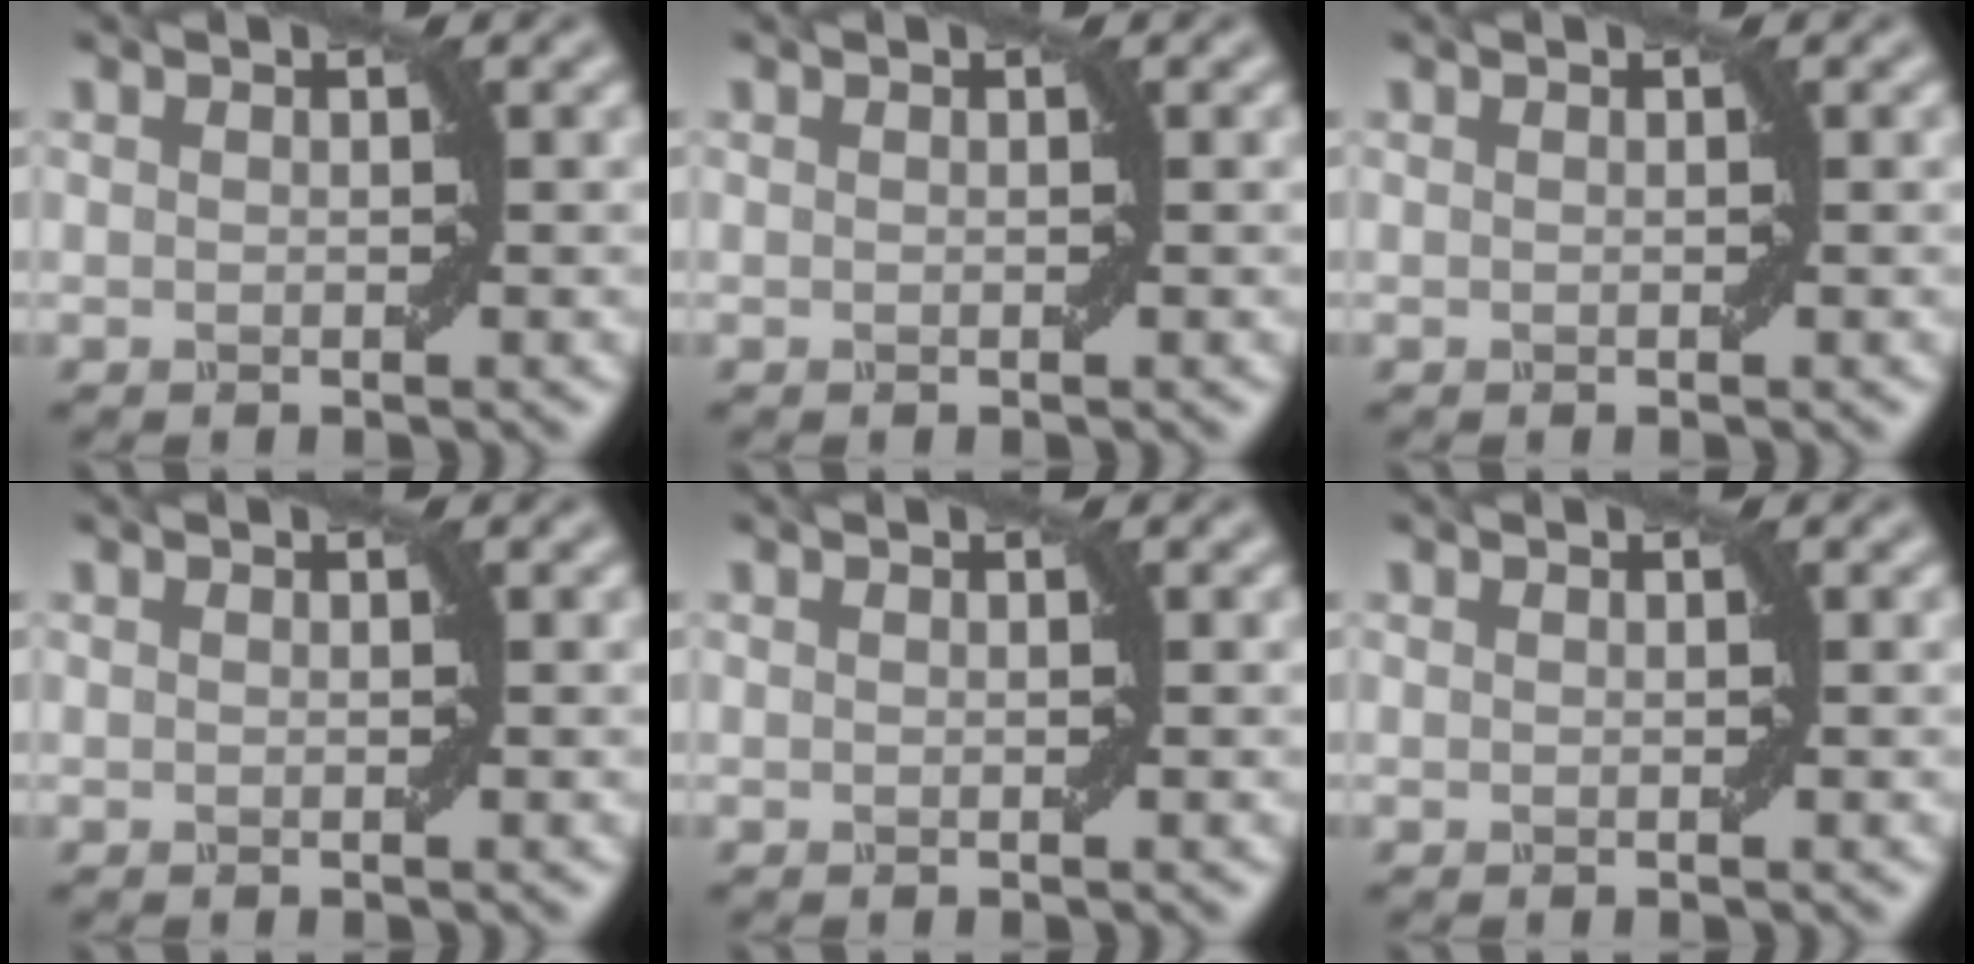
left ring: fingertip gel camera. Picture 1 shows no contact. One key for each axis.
{"total": 0.0}
{"total": 0.0}
{"total": 0.0}
{"total": 0.0}
{"total": 0.0}